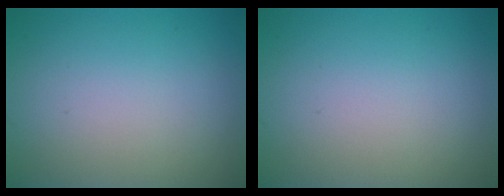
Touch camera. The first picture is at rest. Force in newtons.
{"total": 0.0}